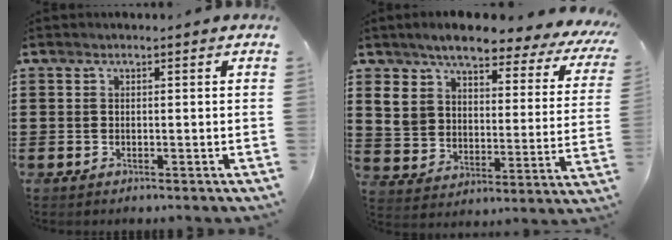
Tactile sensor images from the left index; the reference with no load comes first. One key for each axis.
{"total": 6.6, "fx": 5.5, "fy": 2.4, "fz": 2.9, "tx": -0.086, "ty": -0.031, "tz": 0.093}